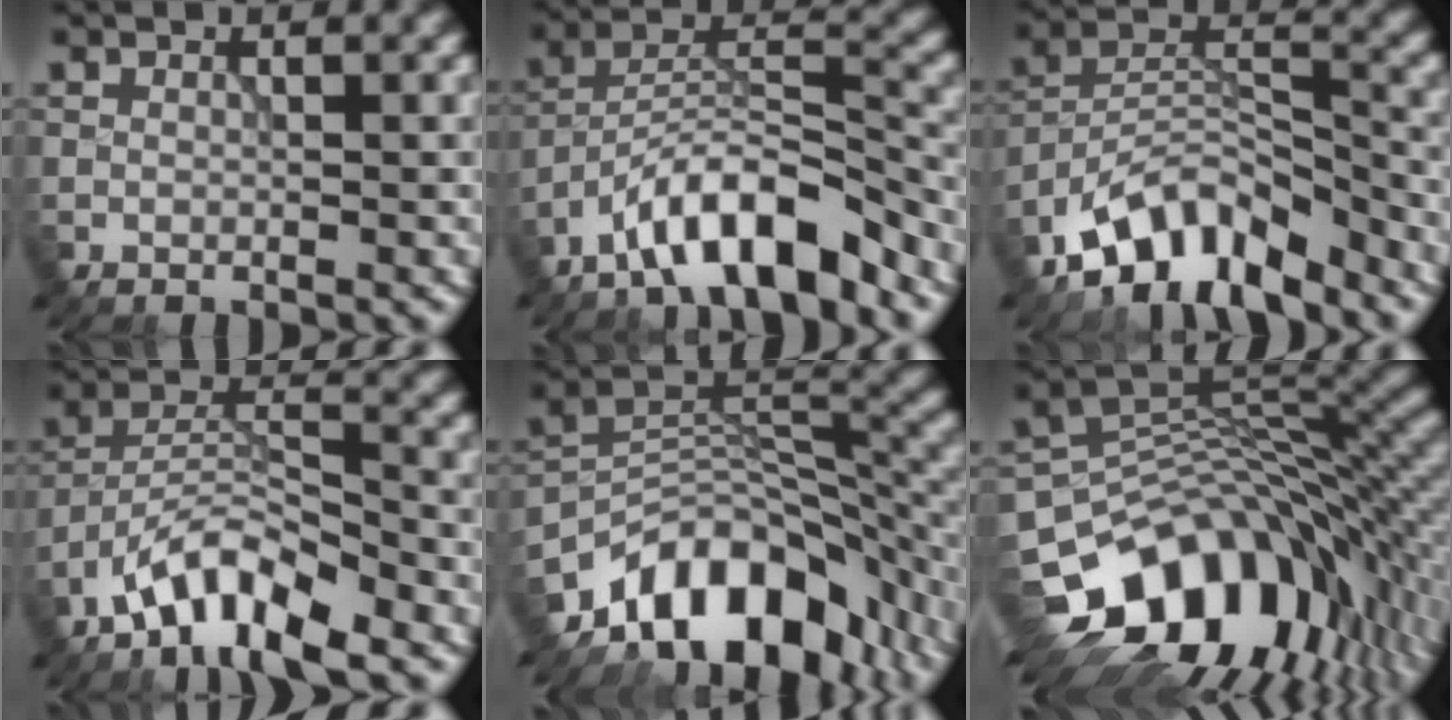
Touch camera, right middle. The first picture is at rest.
{"total": 8.8, "force": [-6.4, 2.4, 5.6], "torque": [-0.086, 0.015, -0.116]}
{"total": 8.5, "force": [-6.6, 3.3, 4.4], "torque": [-0.063, 0.002, -0.130]}
{"total": 7.5, "force": [-5.3, 2.2, 4.9], "torque": [-0.081, 0.009, -0.102]}
{"total": 12.6, "force": [-8.2, 6.2, 7.1], "torque": [-0.106, 0.007, -0.150]}
{"total": 14.4, "force": [-6.3, 9.0, 9.3], "torque": [-0.156, -0.007, -0.099]}